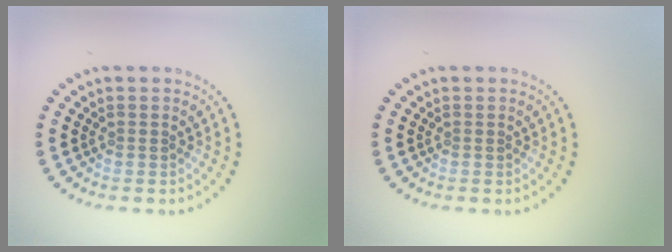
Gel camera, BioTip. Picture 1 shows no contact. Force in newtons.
{"total": 0.0}